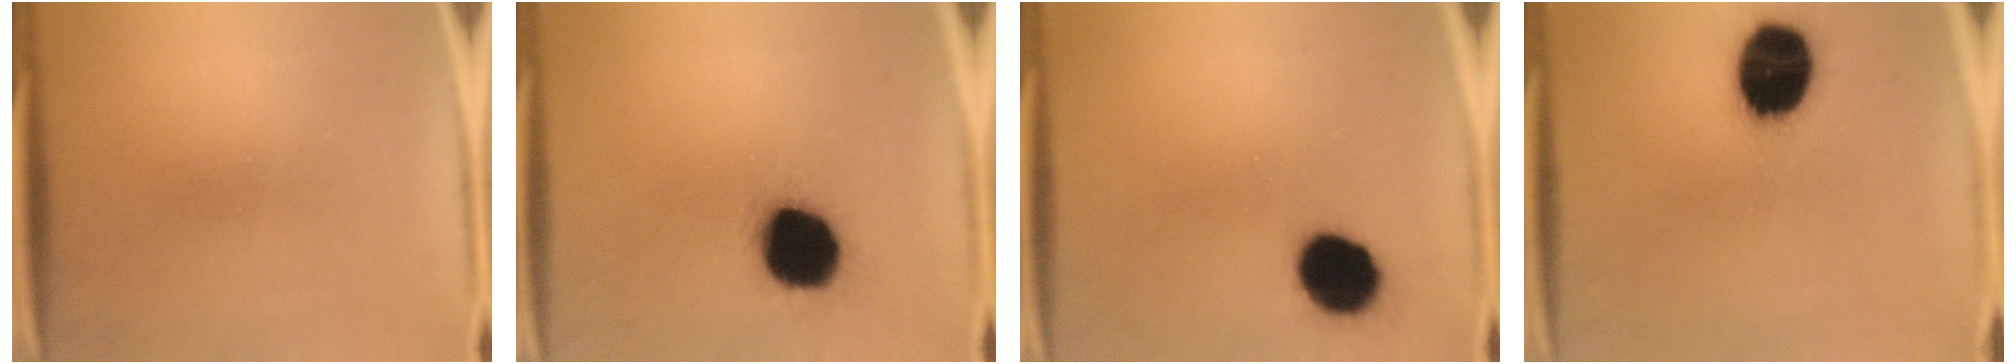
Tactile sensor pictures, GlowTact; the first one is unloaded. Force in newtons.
{"total": 18.9}
{"total": 12.9}
{"total": 19.8}